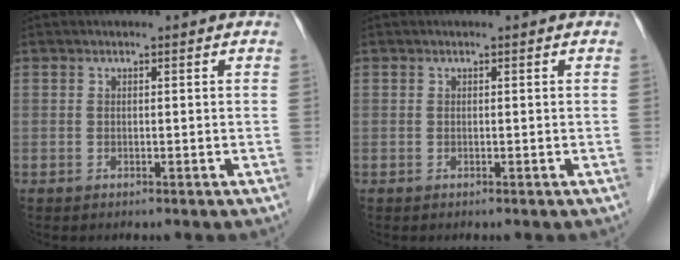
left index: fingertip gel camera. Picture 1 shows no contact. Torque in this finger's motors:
{"motor_torque": [-0.07, -0.07, 0.00, 0.00]}